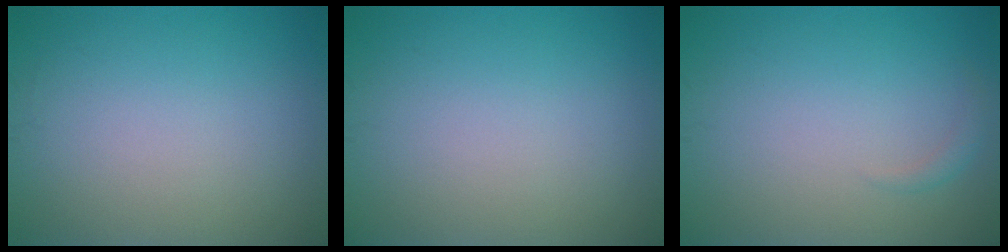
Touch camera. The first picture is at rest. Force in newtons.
{"total": 0.0}
{"total": 0.8, "press": 0.8, "slide": 0.0}